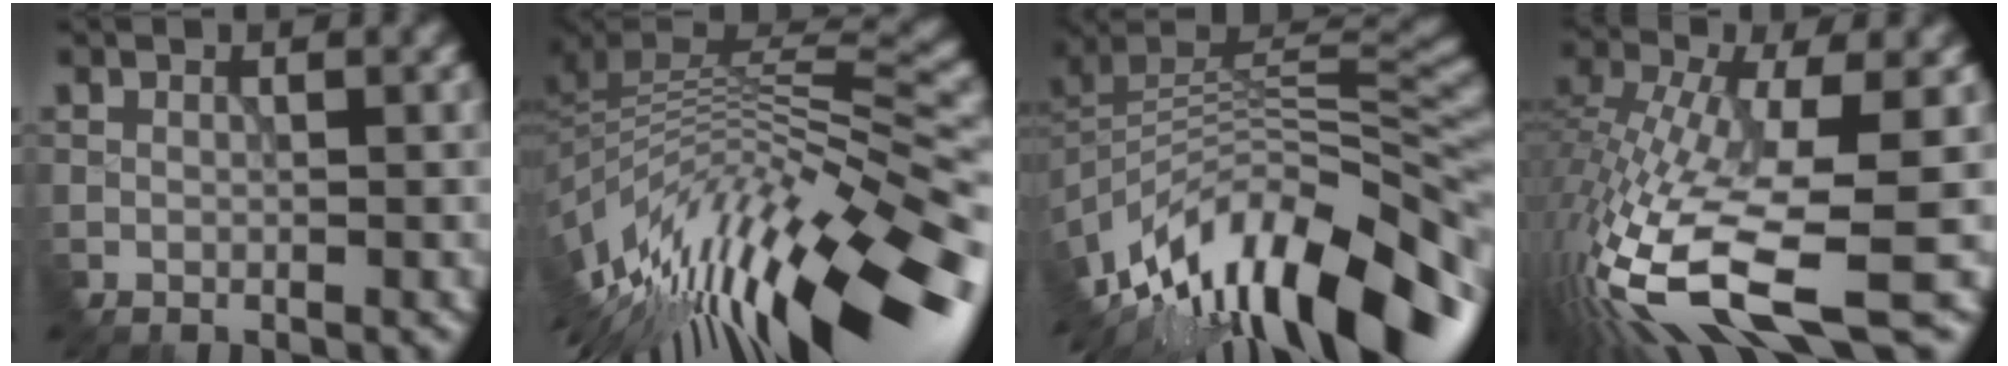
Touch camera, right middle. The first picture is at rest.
{"total": 13.1, "force": [-4.1, 5.2, 11.4], "torque": [-0.212, 0.018, -0.054]}
{"total": 13.9, "force": [-7.3, 6.1, 10.2], "torque": [-0.184, 0.019, -0.126]}
{"total": 13.3, "force": [-4.9, 4.0, 11.7], "torque": [-0.262, -0.013, -0.082]}